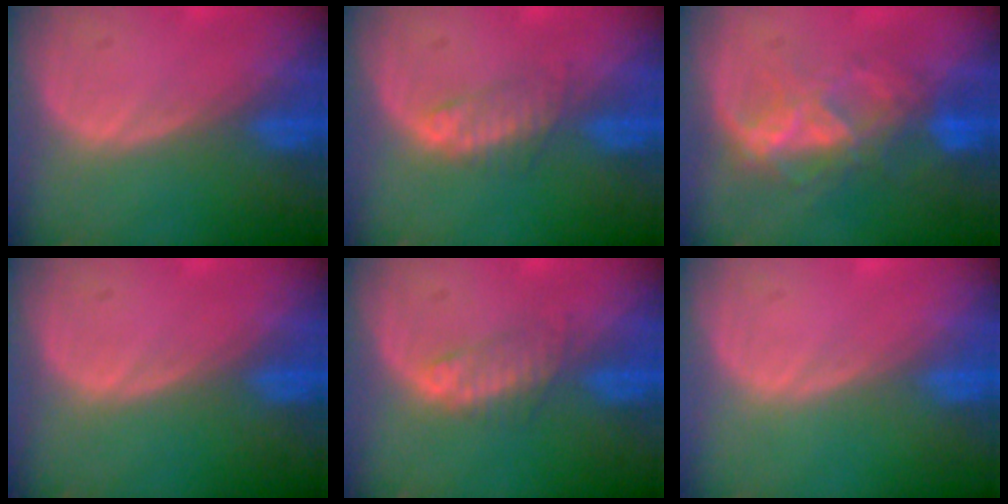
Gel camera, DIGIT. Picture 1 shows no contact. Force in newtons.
{"total": 2.5, "press": 2.4, "slide": 0.3}
{"total": 7.5, "press": 7.0, "slide": 2.9}
{"total": 0.0}
{"total": 2.5, "press": 2.4, "slide": 0.3}
{"total": 0.0}